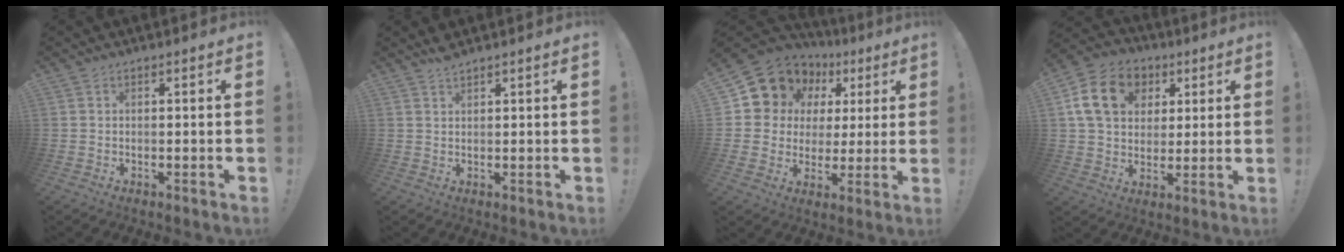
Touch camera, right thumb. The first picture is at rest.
{"total": 2.3, "force": [2.2, 0.3, 0.7], "torque": [-0.009, -0.011, 0.038]}
{"total": 12.1, "force": [7.0, 9.2, 3.5], "torque": [-0.058, -0.053, 0.142]}
{"total": 17.1, "force": [5.6, 13.2, 9.3], "torque": [-0.132, -0.008, 0.110]}